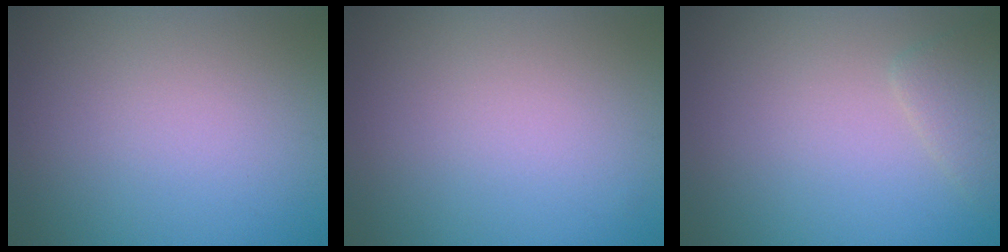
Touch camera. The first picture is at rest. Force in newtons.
{"total": 0.0}
{"total": 1.9, "press": 1.9, "slide": 0.2}